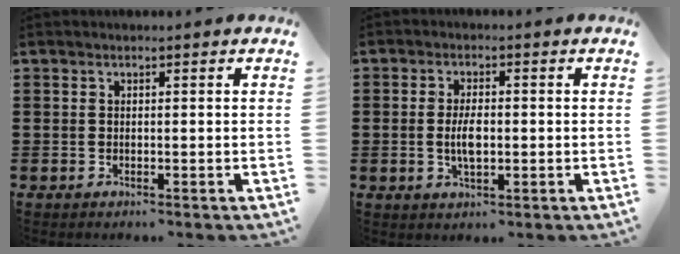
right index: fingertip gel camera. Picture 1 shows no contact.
{"total": 3.9, "force": [-0.3, 1.6, 3.5], "torque": [-0.070, 0.003, -0.008]}